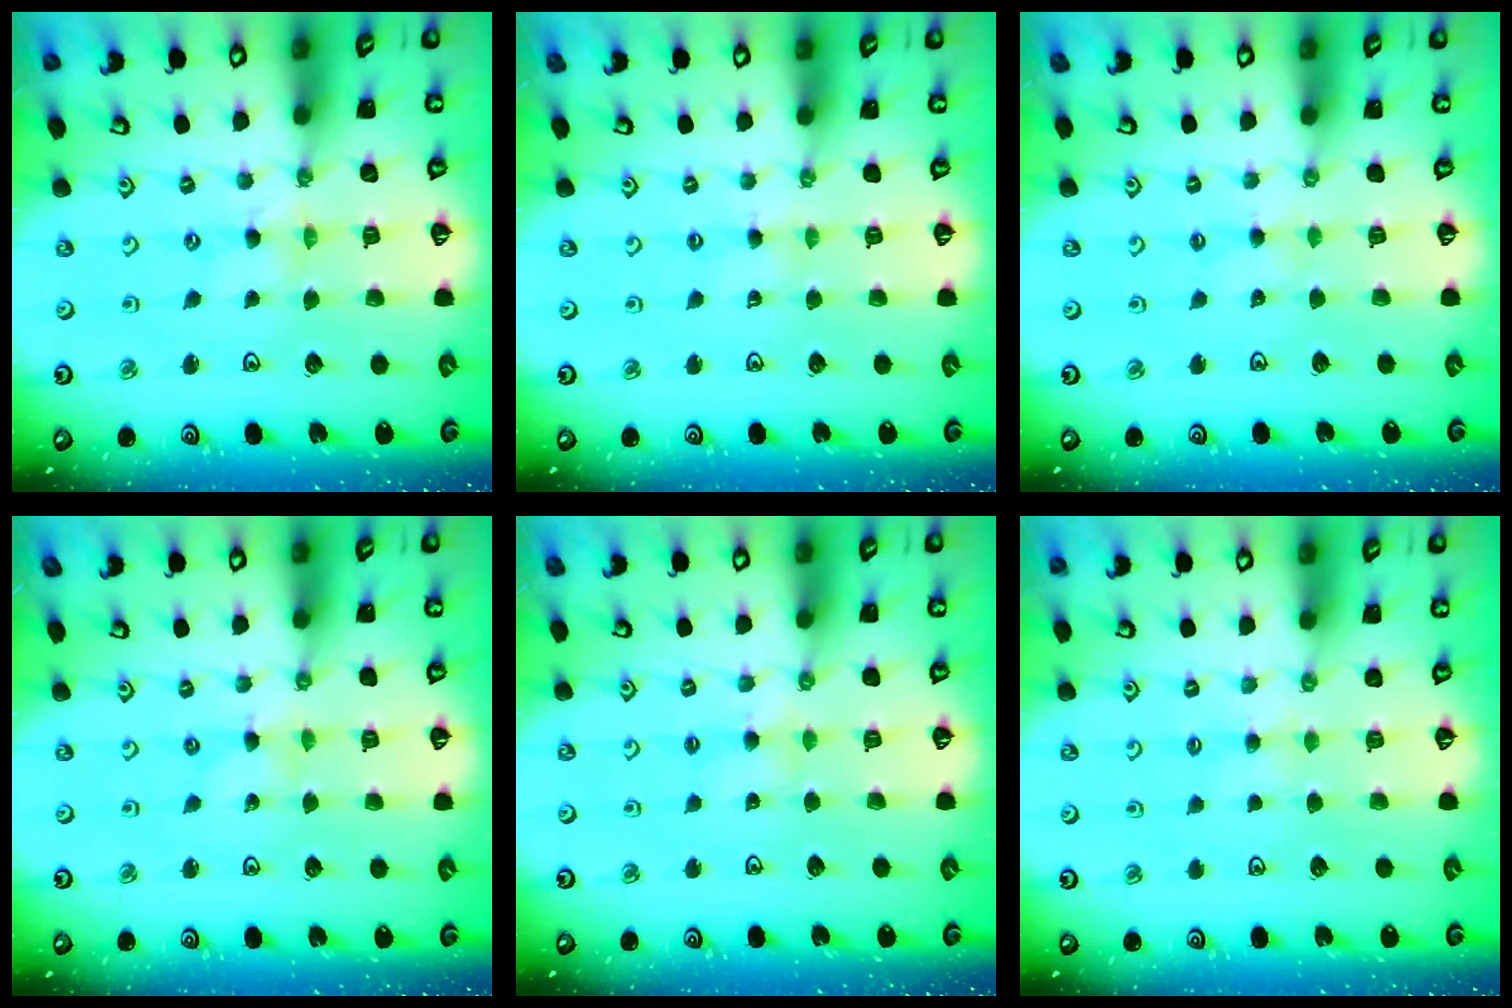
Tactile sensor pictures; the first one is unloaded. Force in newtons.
{"total": 1.1, "press": 1.1, "slide": 0.2}
{"total": 1.1, "press": 1.1, "slide": 0.3}
{"total": 0.0}
{"total": 3.6, "press": 3.5, "slide": 0.6}
{"total": 3.2, "press": 3.2, "slide": 0.5}